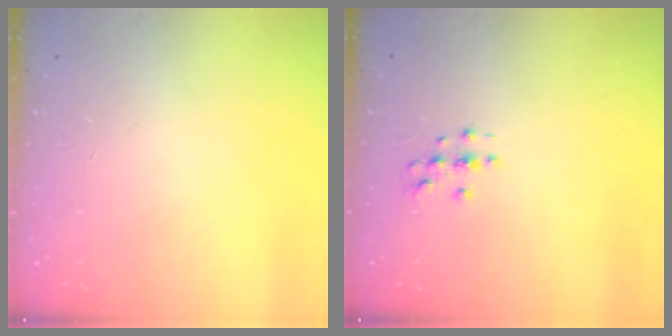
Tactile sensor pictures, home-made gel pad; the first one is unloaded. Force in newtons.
{"total": 2.8, "press": 2.8, "slide": 0.3}